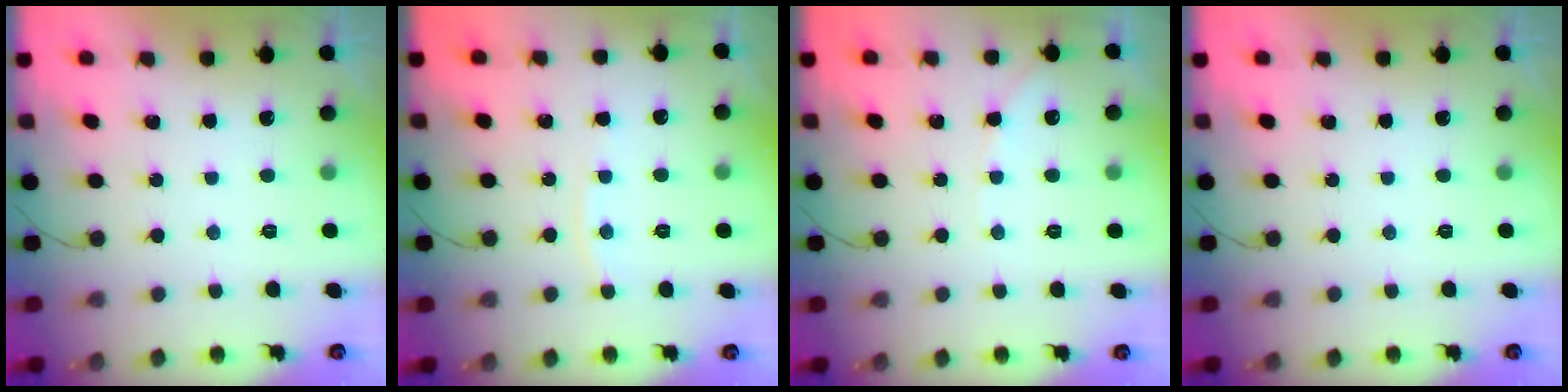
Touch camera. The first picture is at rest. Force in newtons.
{"total": 3.6, "press": 3.6, "slide": 0.5}
{"total": 4.7, "press": 4.6, "slide": 0.7}
{"total": 0.0}